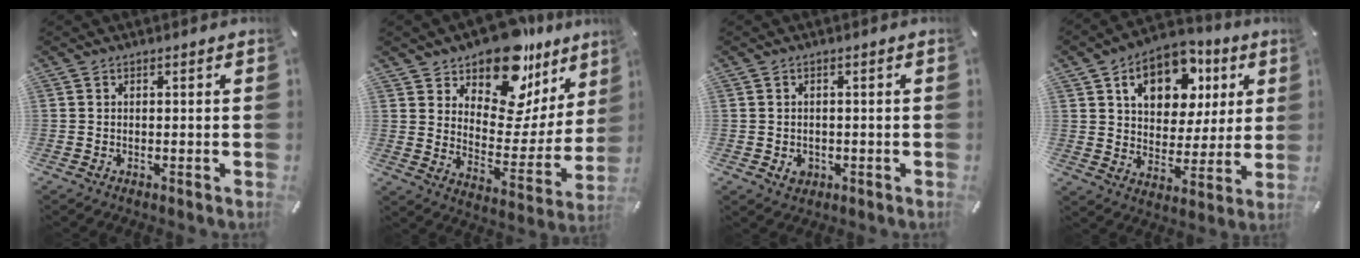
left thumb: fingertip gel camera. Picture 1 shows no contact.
{"total": 16.5, "force": [13.2, 8.1, 5.5], "torque": [-0.088, -0.122, 0.232]}
{"total": 2.7, "force": [-0.6, 2.3, 1.1], "torque": [-0.012, 0.000, -0.012]}
{"total": 14.9, "force": [7.0, 10.5, 7.9], "torque": [-0.126, -0.023, 0.127]}